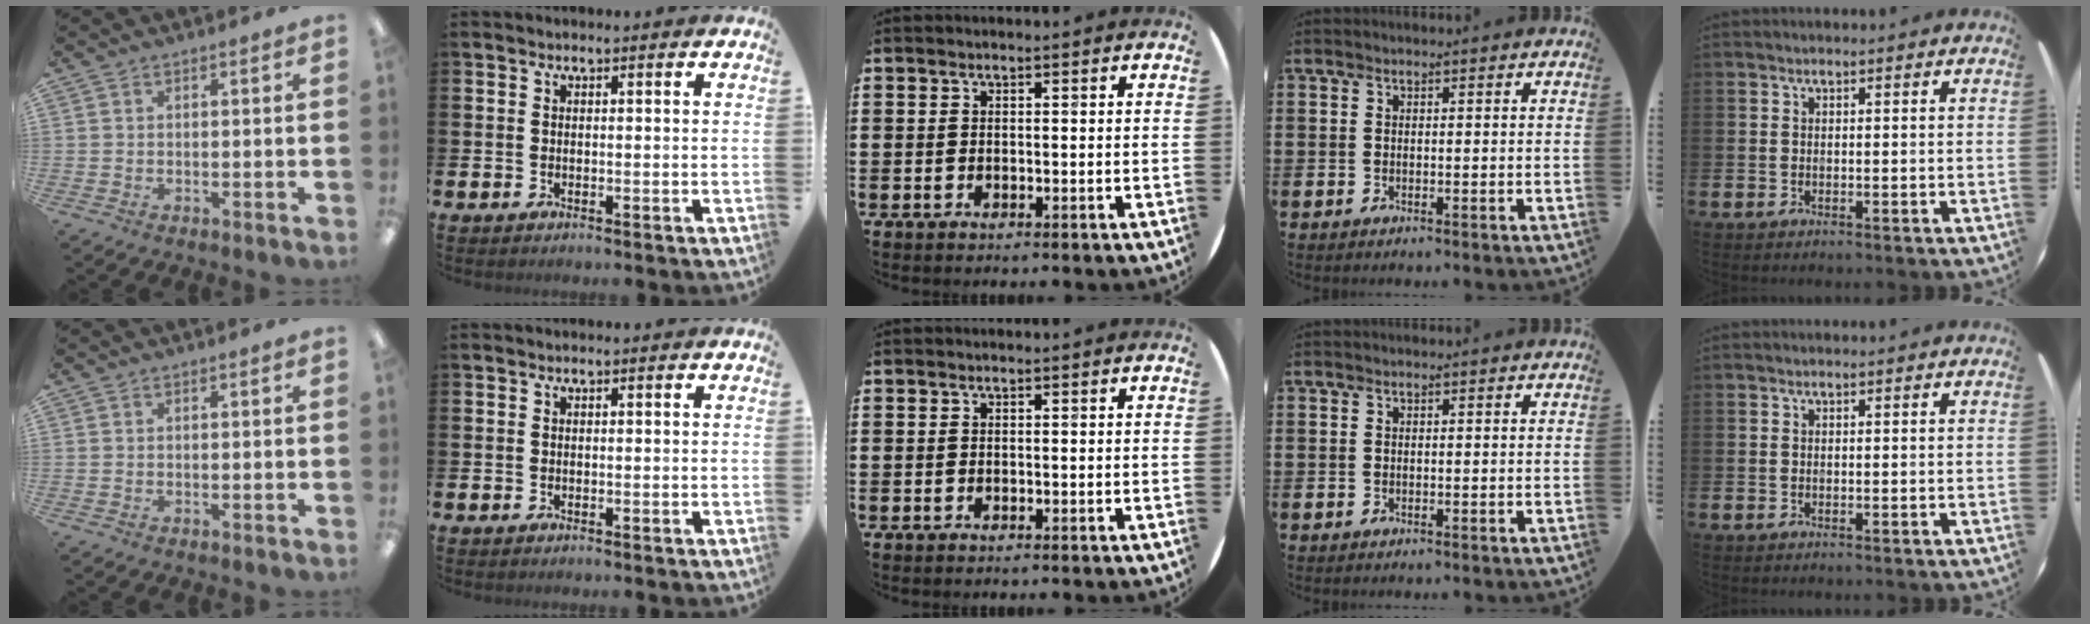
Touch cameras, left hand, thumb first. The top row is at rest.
{}